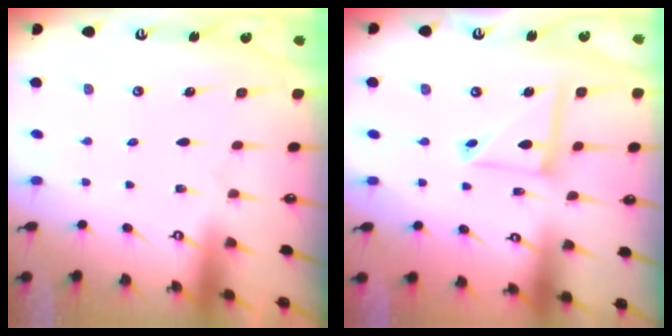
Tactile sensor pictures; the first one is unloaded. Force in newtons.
{"total": 9.0, "press": 8.9, "slide": 0.7}